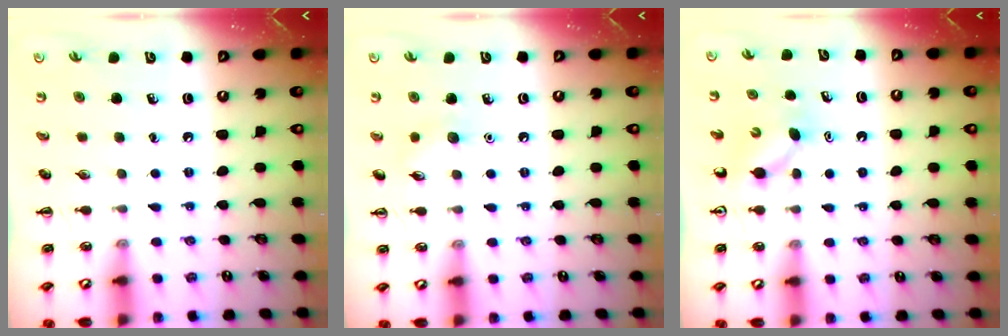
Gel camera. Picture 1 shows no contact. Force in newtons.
{"total": 6.0, "press": 5.8, "slide": 1.6}
{"total": 2.9, "press": 2.7, "slide": 1.1}